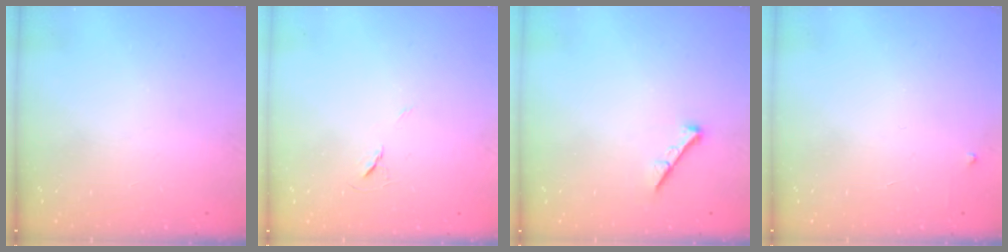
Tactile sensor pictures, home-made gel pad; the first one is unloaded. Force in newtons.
{"total": 6.0, "press": 5.5, "slide": 2.3}
{"total": 0.0}
{"total": 2.3, "press": 2.3, "slide": 0.3}